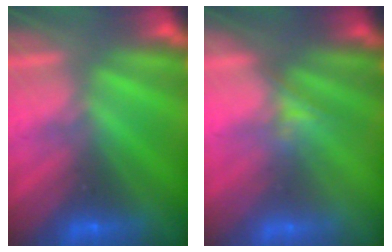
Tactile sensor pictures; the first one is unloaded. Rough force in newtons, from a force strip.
{"total": 1.8}